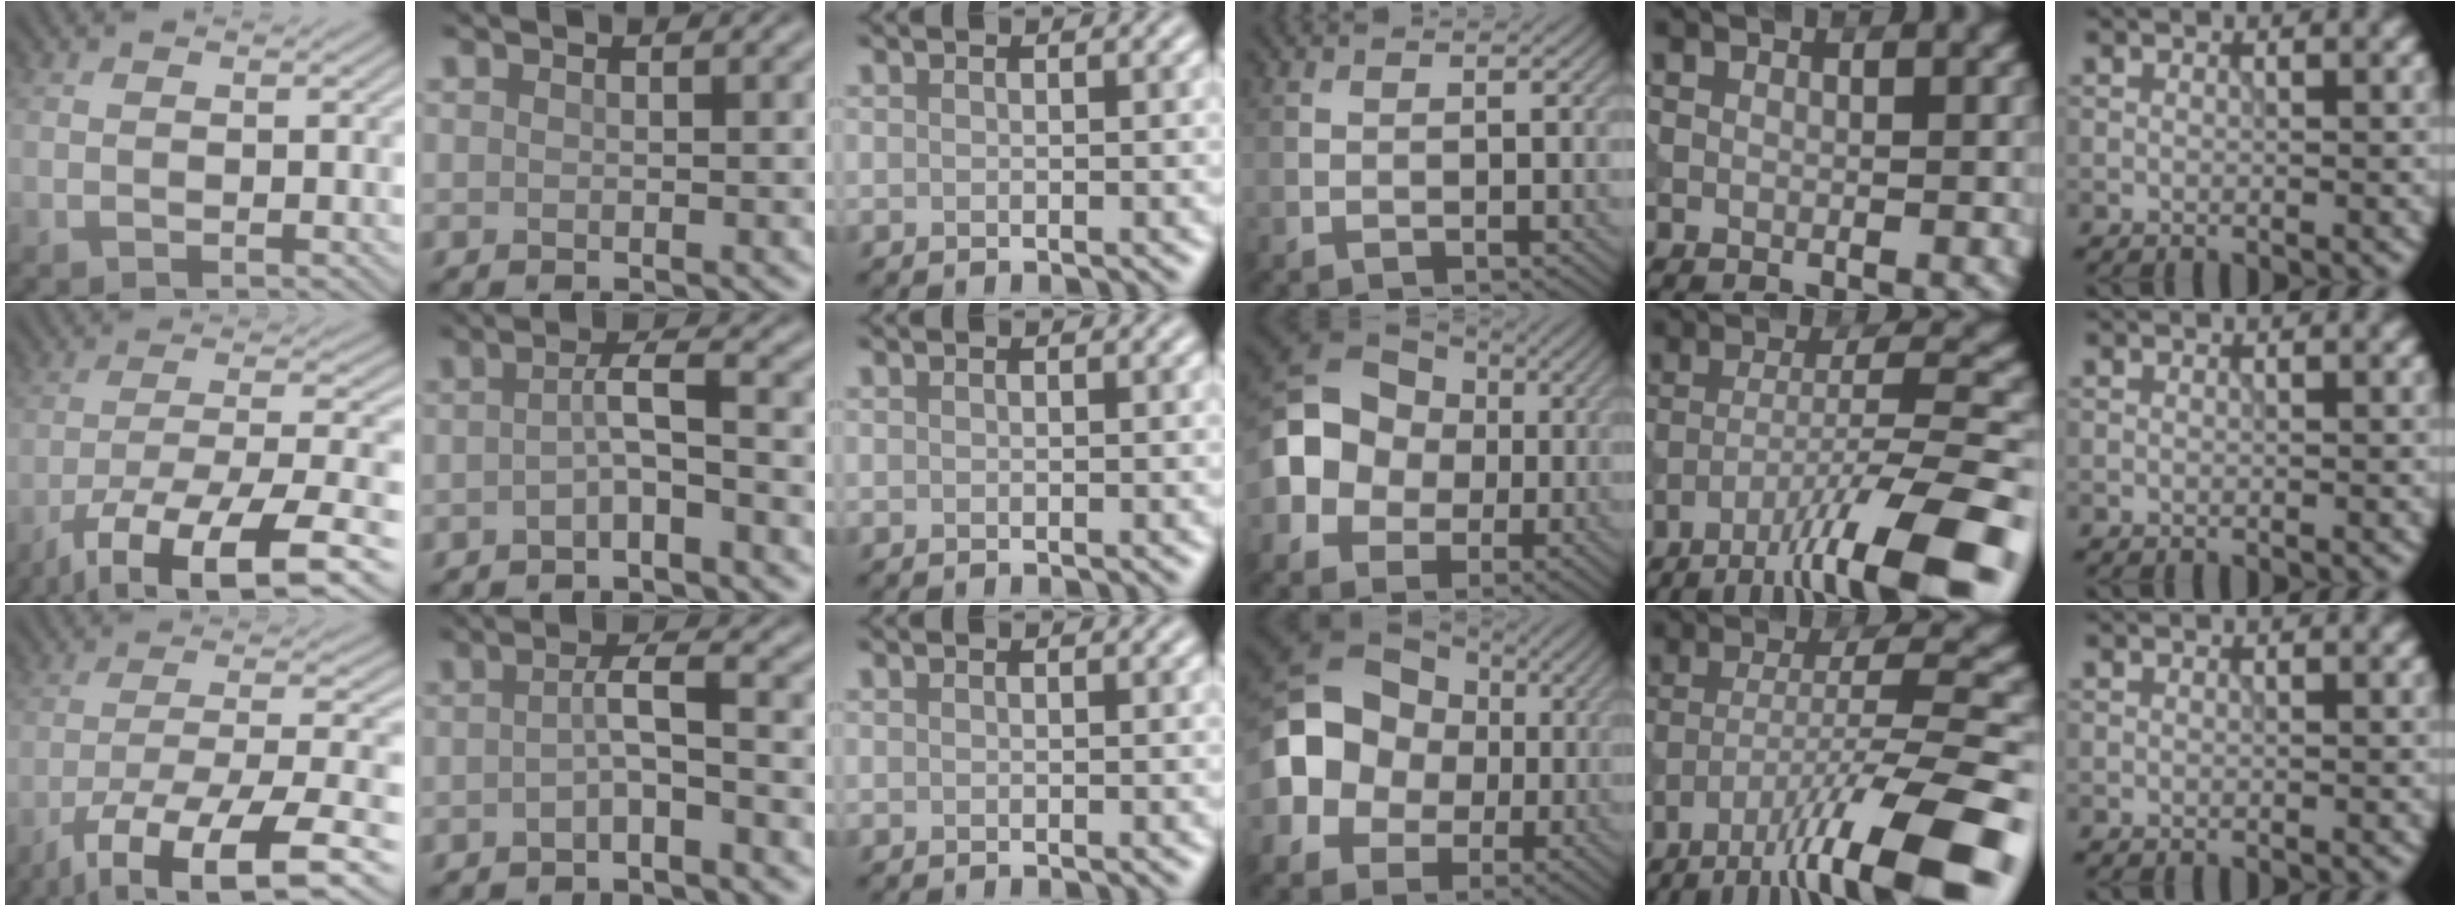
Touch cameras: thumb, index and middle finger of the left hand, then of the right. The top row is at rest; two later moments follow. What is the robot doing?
{"motion": "extract", "object": "tissue"}